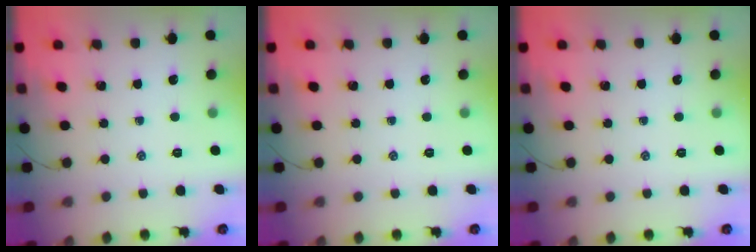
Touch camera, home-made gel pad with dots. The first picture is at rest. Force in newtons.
{"total": 0.0}
{"total": 0.0}